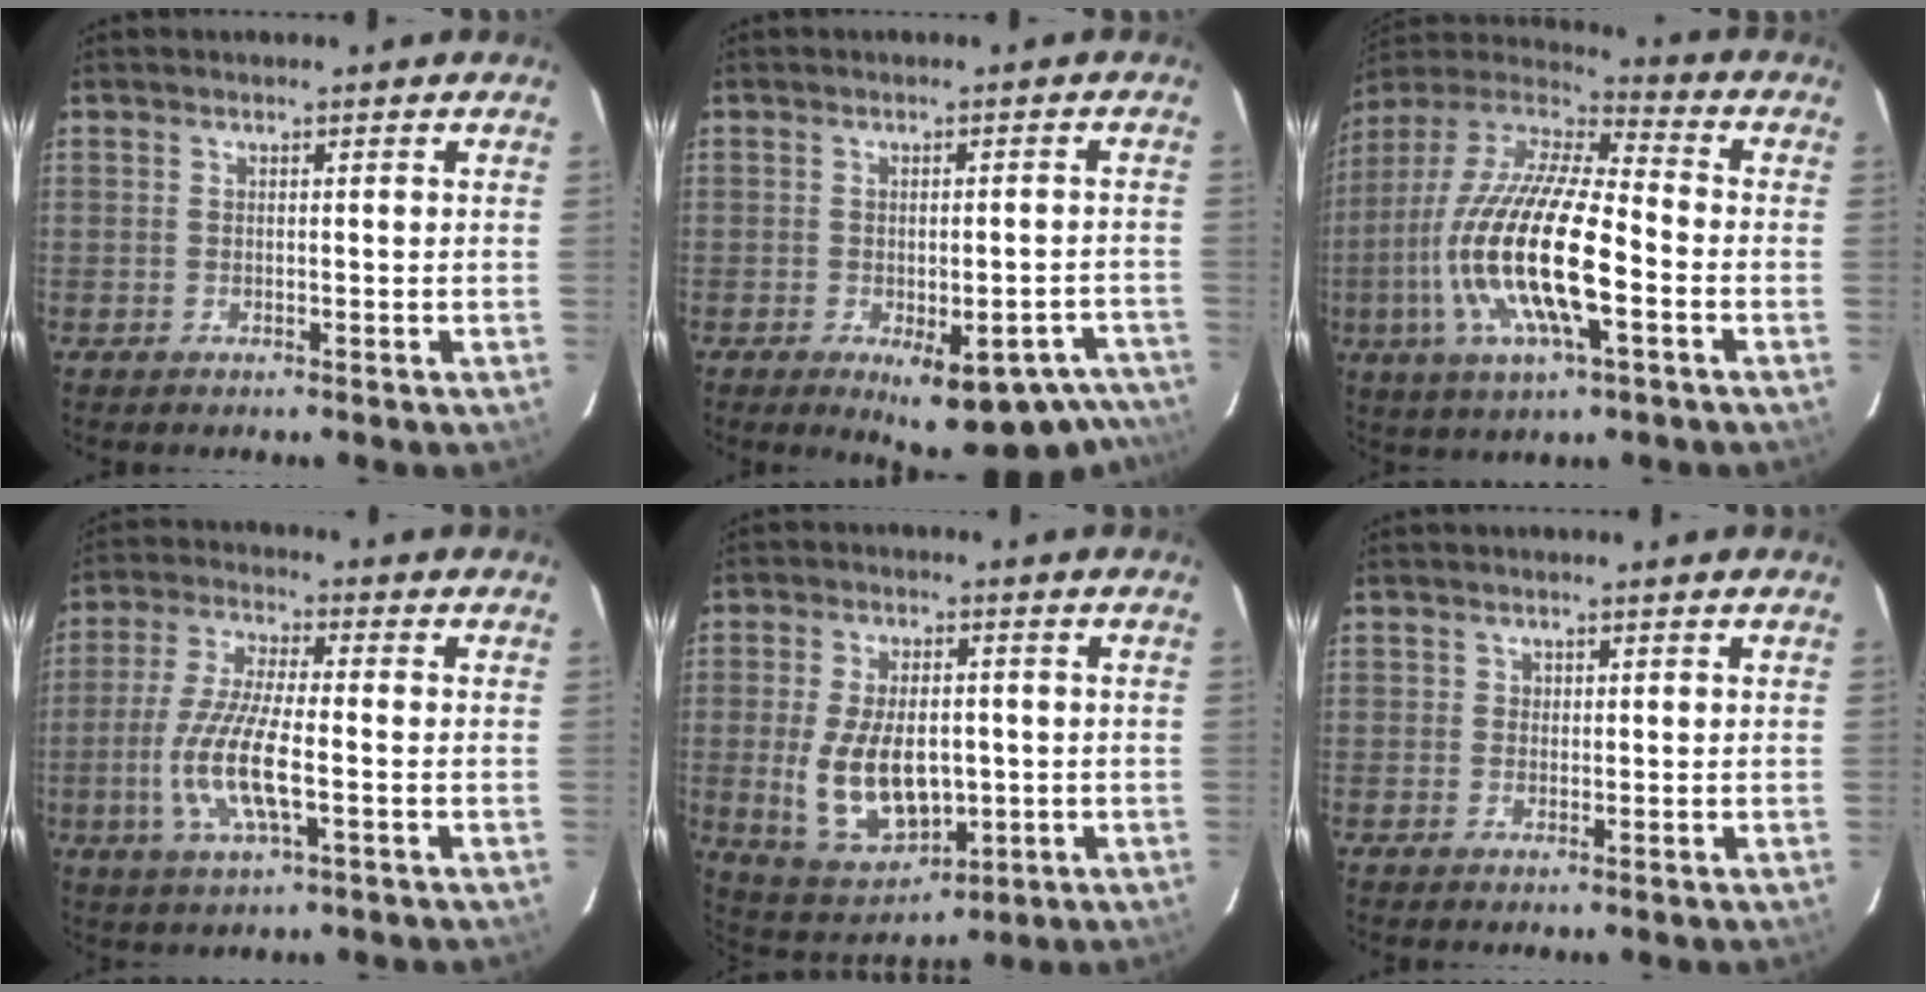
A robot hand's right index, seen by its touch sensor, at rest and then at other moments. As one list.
[{"total": 15.7, "force": [-11.4, 6.0, 9.0], "torque": [-0.102, 0.003, -0.122]}, {"total": 22.4, "force": [-5.6, 6.8, 20.6], "torque": [-0.410, -0.024, -0.110]}, {"total": 11.9, "force": [-2.9, 2.9, 11.1], "torque": [-0.232, -0.010, -0.056]}, {"total": 13.8, "force": [-1.5, 8.2, 11.0], "torque": [-0.229, -0.014, -0.003]}, {"total": 0.7, "force": [0.1, 0.6, 0.0], "torque": [0.003, 0.002, 0.000]}]